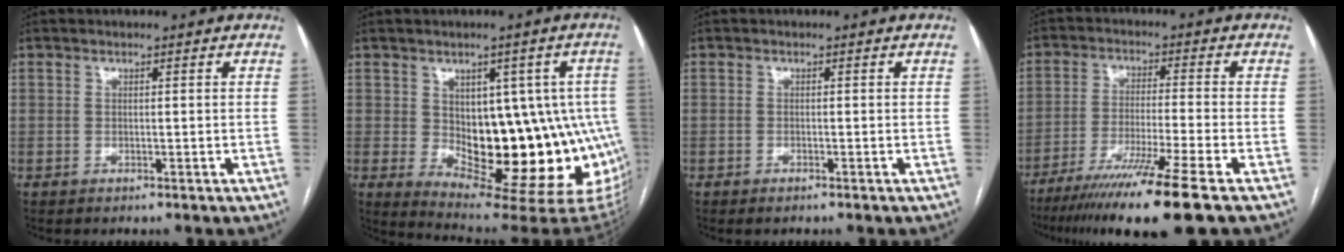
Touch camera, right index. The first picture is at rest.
{"total": 19.3, "force": [-2.2, 9.3, 16.7], "torque": [-0.144, 0.018, -0.001]}
{"total": 0.8, "force": [-0.6, 0.1, 0.4], "torque": [-0.013, -0.003, -0.008]}
{"total": 14.1, "force": [-10.1, -2.0, 9.7], "torque": [-0.169, -0.048, -0.167]}